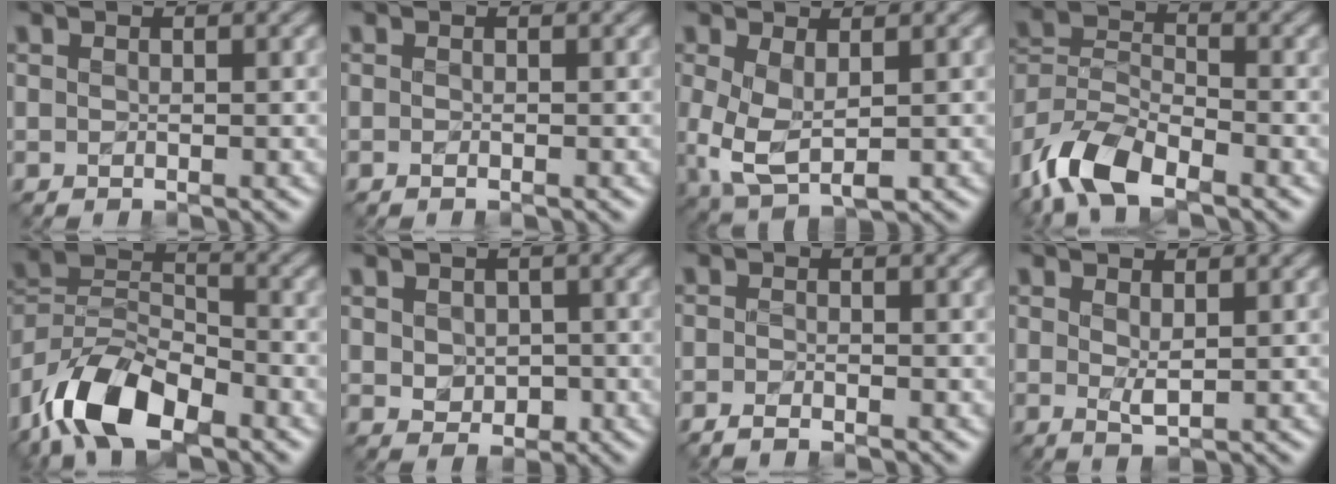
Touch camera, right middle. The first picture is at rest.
{"total": 0.0}
{"total": 4.3, "force": [-0.1, 2.2, 3.7], "torque": [-0.090, -0.010, 0.004]}
{"total": 8.2, "force": [-5.7, 3.6, 4.8], "torque": [-0.095, -0.001, -0.125]}
{"total": 10.5, "force": [-6.8, 5.0, 6.3], "torque": [-0.115, 0.006, -0.144]}
{"total": 2.3, "force": [0.1, 1.9, 1.2], "torque": [-0.020, -0.005, 0.005]}
{"total": 1.3, "force": [-1.1, 0.2, 0.7], "torque": [-0.012, -0.003, -0.025]}
{"total": 1.2, "force": [0.5, 0.2, 1.1], "torque": [-0.022, -0.003, 0.012]}